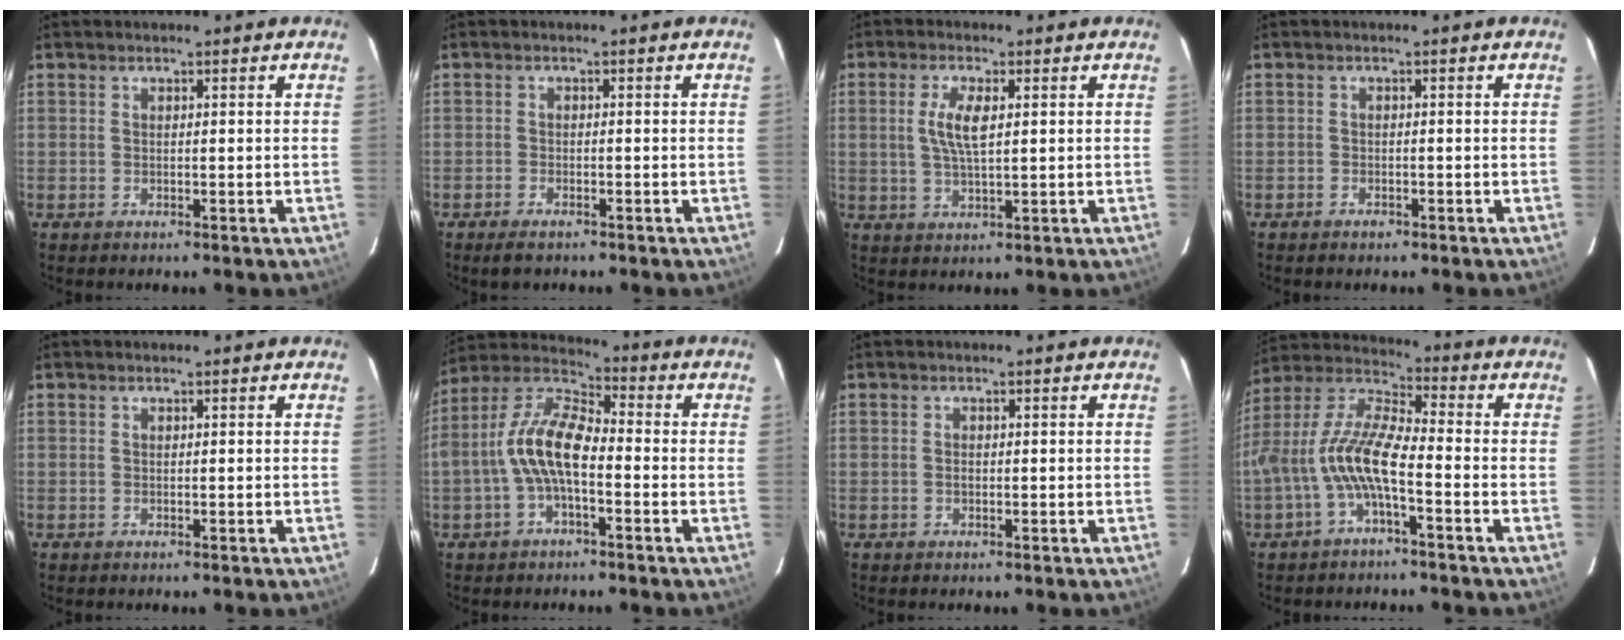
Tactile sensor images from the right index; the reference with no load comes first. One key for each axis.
{"total": 2.8, "fx": -2.1, "fy": 1.2, "fz": 1.3, "tx": -0.034, "ty": -0.004, "tz": -0.038}
{"total": 5.6, "fx": 1.1, "fy": 1.9, "fz": 5.2, "tx": -0.103, "ty": 0.002, "tz": 0.021}
{"total": 1.3, "fx": -1.0, "fy": 0.7, "fz": 0.3, "tx": -0.010, "ty": 0.002, "tz": -0.020}
{"total": 0.0}
{"total": 10.8, "fx": -2.6, "fy": 4.6, "fz": 9.4, "tx": -0.203, "ty": 0.018, "tz": -0.052}
{"total": 0.8, "fx": -0.2, "fy": 0.6, "fz": 0.5, "tx": -0.008, "ty": 0.002, "tz": -0.004}
{"total": 10.5, "fx": -3.6, "fy": 2.5, "fz": 9.5, "tx": -0.209, "ty": 0.010, "tz": -0.070}